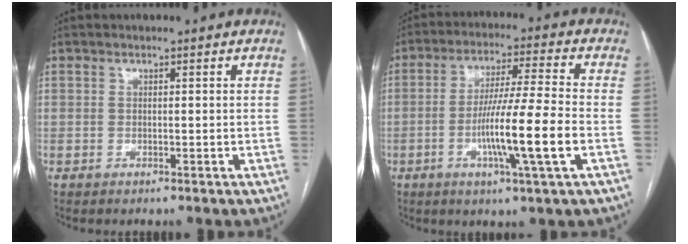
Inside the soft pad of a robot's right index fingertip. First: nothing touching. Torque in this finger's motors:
{"motor_torque": [2.08, -0.06, 0.98, 0.21]}